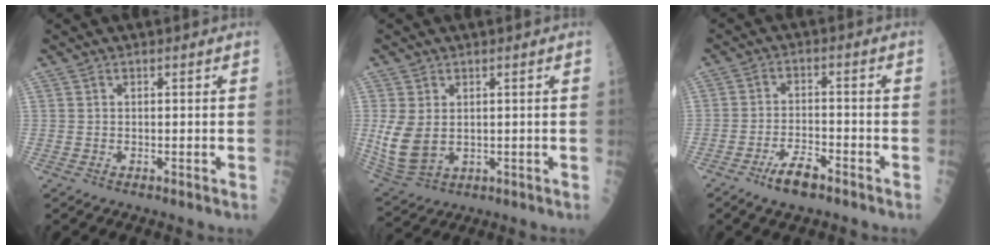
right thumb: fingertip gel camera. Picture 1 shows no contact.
{"total": 8.5, "force": [0.3, 5.8, 6.2], "torque": [-0.130, -0.008, 0.021]}
{"total": 5.8, "force": [-3.8, 1.8, 3.9], "torque": [-0.072, 0.021, -0.067]}